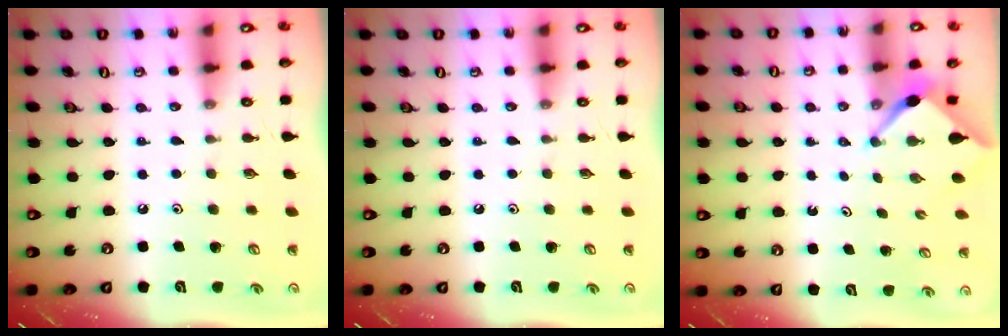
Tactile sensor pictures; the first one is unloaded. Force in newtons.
{"total": 0.0}
{"total": 2.5, "press": 2.4, "slide": 0.3}